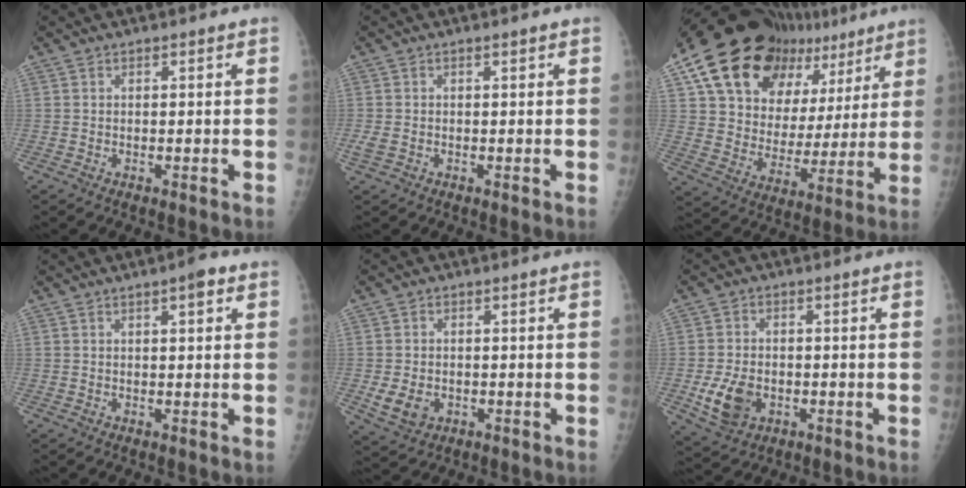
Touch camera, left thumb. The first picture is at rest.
{"total": 2.0, "force": [0.0, 1.3, 1.5], "torque": [-0.040, 0.005, 0.004]}
{"total": 23.5, "force": [14.1, 14.2, 12.3], "torque": [-0.152, -0.020, 0.235]}
{"total": 2.9, "force": [1.4, 0.8, 2.4], "torque": [-0.029, 0.000, 0.015]}
{"total": 5.1, "force": [-1.1, 4.0, 3.0], "torque": [-0.047, -0.002, -0.009]}
{"total": 7.8, "force": [-1.9, 5.6, 5.0], "torque": [-0.083, 0.001, -0.028]}